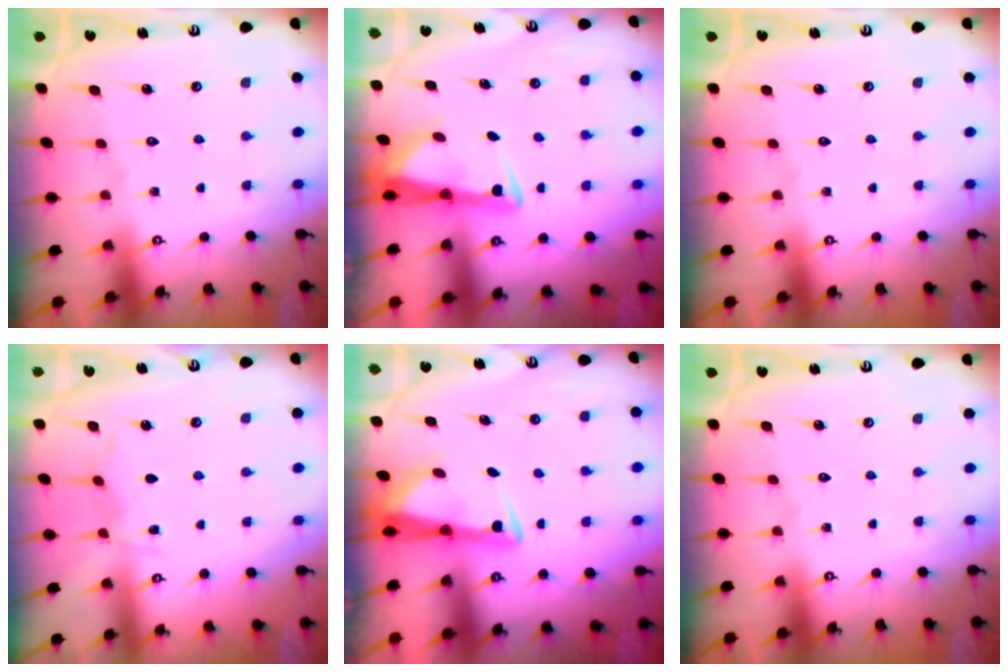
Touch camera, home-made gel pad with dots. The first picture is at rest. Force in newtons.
{"total": 2.9, "press": 2.8, "slide": 0.9}
{"total": 0.0}
{"total": 4.9, "press": 4.9, "slide": 0.5}
{"total": 2.9, "press": 2.8, "slide": 0.9}
{"total": 0.0}